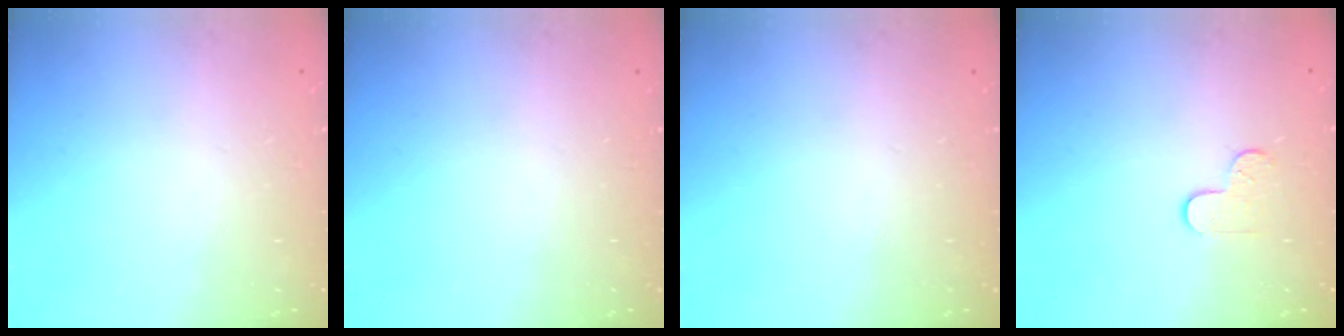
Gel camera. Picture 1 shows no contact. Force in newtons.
{"total": 0.0}
{"total": 0.0}
{"total": 4.3, "press": 4.3, "slide": 0.4}